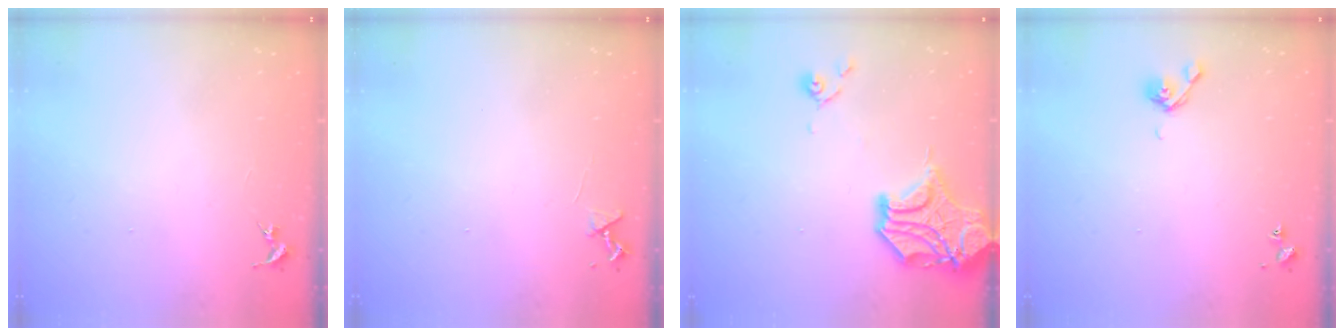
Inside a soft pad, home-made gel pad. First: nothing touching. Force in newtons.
{"total": 4.2, "press": 4.1, "slide": 0.5}
{"total": 16.3, "press": 16.1, "slide": 2.6}
{"total": 5.7, "press": 5.6, "slide": 1.2}